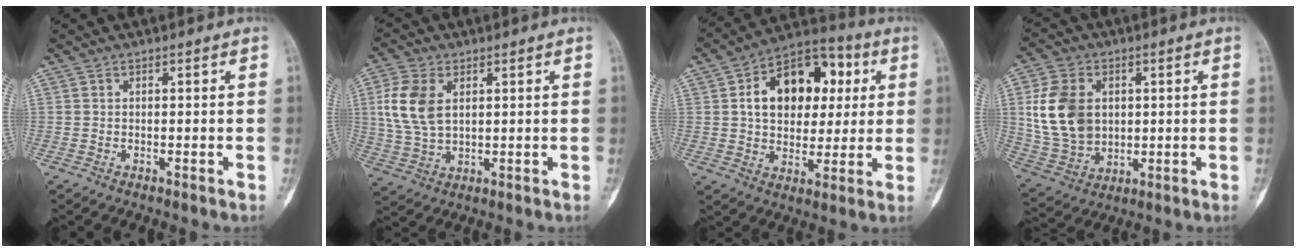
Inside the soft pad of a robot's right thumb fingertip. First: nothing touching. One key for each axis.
{"total": 9.6, "fx": 2.5, "fy": 5.9, "fz": 7.2, "tx": -0.151, "ty": -0.003, "tz": 0.054}
{"total": 17.9, "fx": 4.0, "fy": 12.1, "fz": 12.6, "tx": -0.153, "ty": 0.016, "tz": 0.060}
{"total": 14.0, "fx": 2.4, "fy": 10.4, "fz": 9.1, "tx": -0.158, "ty": -0.006, "tz": 0.058}